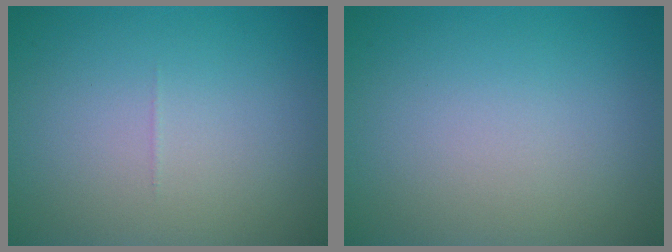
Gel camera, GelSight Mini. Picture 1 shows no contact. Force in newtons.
{"total": 0.0}